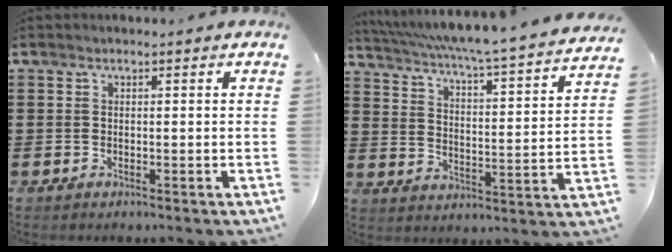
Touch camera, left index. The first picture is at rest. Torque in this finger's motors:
{"motor_torque": [1.65, -0.48, 0.19, 0.15]}